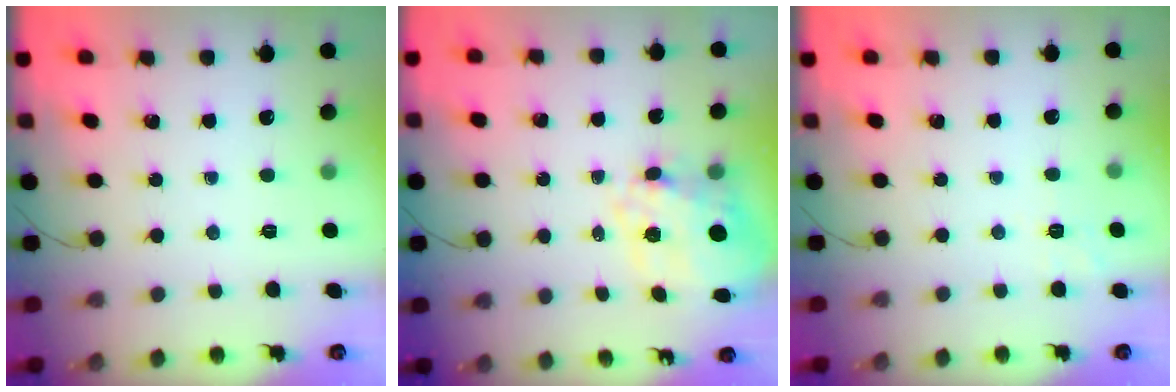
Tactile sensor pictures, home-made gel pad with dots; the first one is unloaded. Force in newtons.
{"total": 13.1, "press": 12.7, "slide": 3.2}
{"total": 2.3, "press": 1.5, "slide": 1.8}